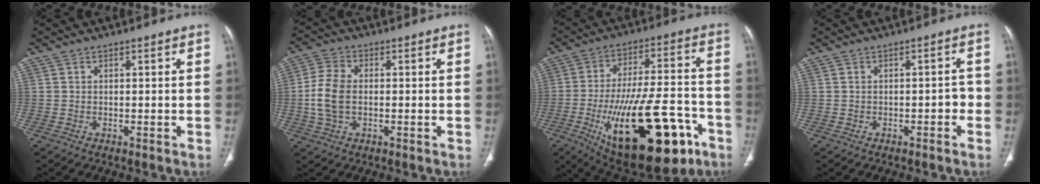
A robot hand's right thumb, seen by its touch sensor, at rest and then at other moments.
{"total": 7.8, "force": [-0.5, 5.0, 6.0], "torque": [-0.130, 0.013, -0.010]}
{"total": 28.6, "force": [-11.9, 11.6, 23.3], "torque": [-0.356, 0.038, -0.165]}
{"total": 2.1, "force": [-0.8, 1.1, 1.6], "torque": [-0.014, 0.013, -0.013]}